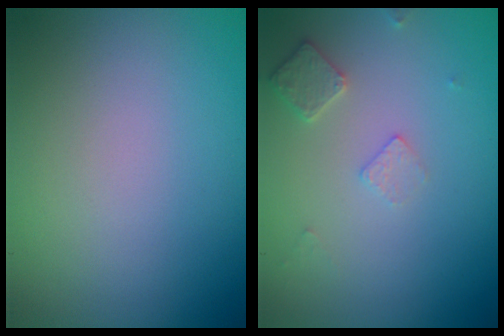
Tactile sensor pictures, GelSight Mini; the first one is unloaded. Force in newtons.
{"total": 1.8, "press": 1.8, "slide": 0.3}